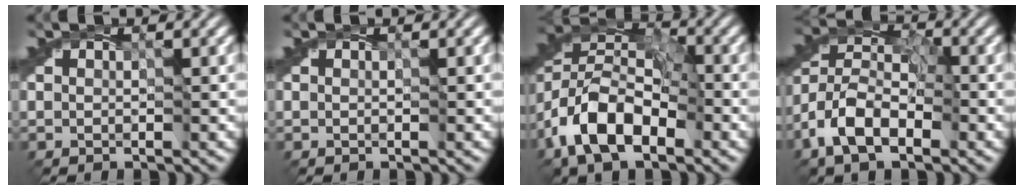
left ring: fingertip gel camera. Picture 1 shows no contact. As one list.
[{"total": 0.0}, {"total": 10.5, "force": [-5.3, 5.4, 7.2], "torque": [-0.129, 0.005, -0.116]}, {"total": 7.2, "force": [-3.9, 3.6, 4.8], "torque": [-0.092, 0.007, -0.083]}]